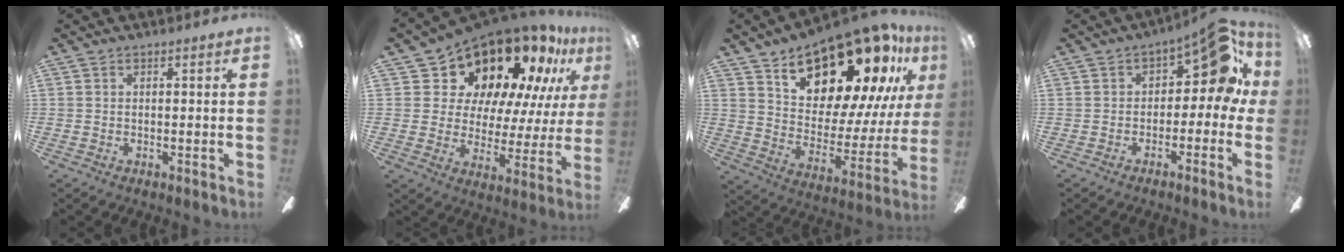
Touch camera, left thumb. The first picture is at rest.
{"total": 18.8, "force": [15.0, 8.4, 7.5], "torque": [-0.128, -0.113, 0.266]}
{"total": 24.1, "force": [18.0, 10.4, 12.2], "torque": [-0.166, -0.131, 0.314]}
{"total": 9.9, "force": [2.9, 4.9, 8.1], "torque": [-0.109, -0.009, 0.048]}